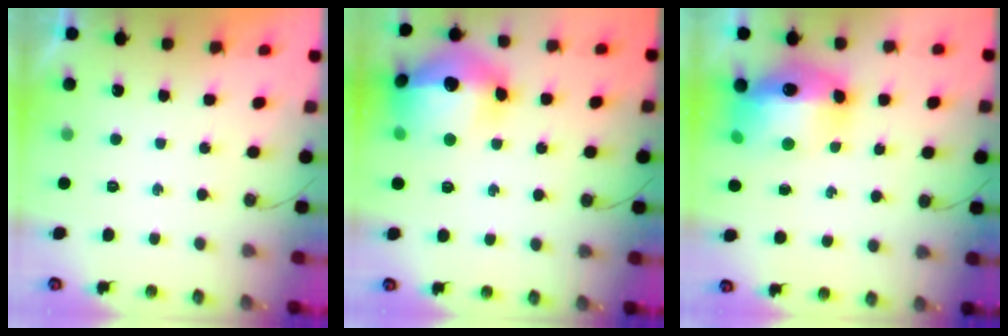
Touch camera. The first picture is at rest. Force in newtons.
{"total": 20.2, "press": 20.1, "slide": 1.8}
{"total": 16.7, "press": 16.6, "slide": 1.8}